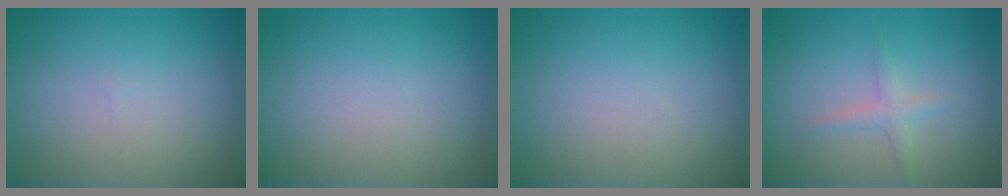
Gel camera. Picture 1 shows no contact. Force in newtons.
{"total": 0.0}
{"total": 0.0}
{"total": 1.5, "press": 1.5, "slide": 0.1}